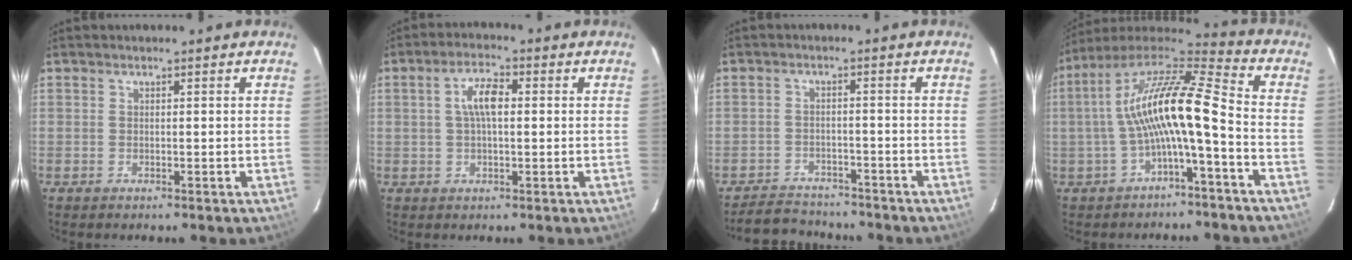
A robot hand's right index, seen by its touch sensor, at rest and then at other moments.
{"total": 5.3, "force": [0.7, 2.0, 4.9], "torque": [-0.094, 0.013, 0.013]}
{"total": 8.3, "force": [-7.6, 2.8, 1.8], "torque": [-0.059, 0.009, -0.111]}
{"total": 15.1, "force": [-2.4, 2.3, 14.7], "torque": [-0.281, 0.018, -0.049]}